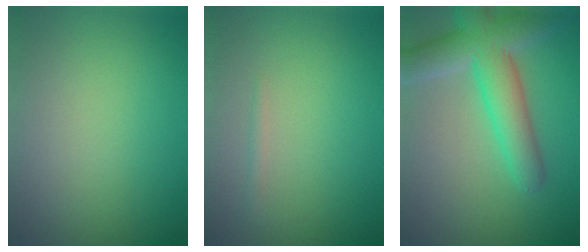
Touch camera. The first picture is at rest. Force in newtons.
{"total": 0.6, "press": 0.6, "slide": 0.0}
{"total": 6.7, "press": 6.7, "slide": 0.3}